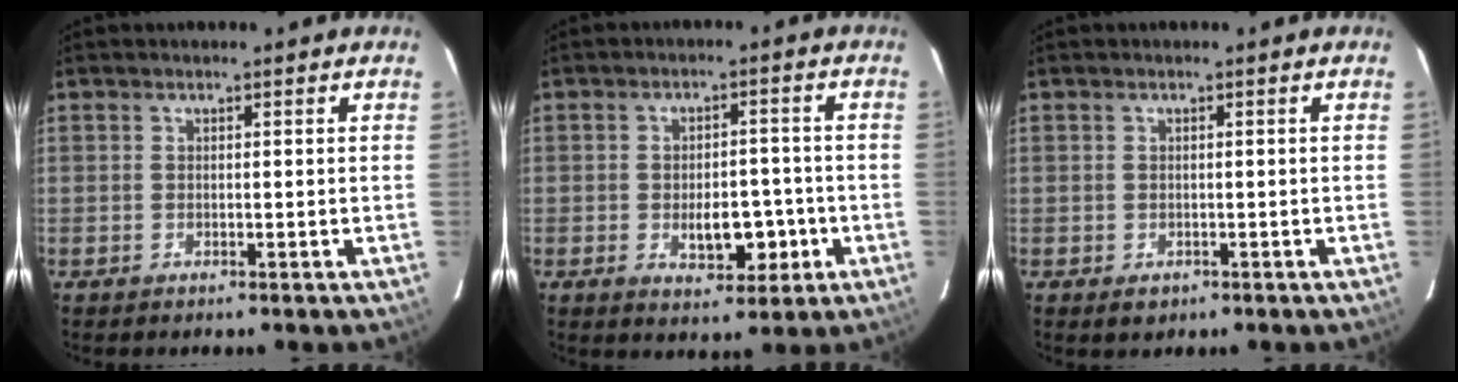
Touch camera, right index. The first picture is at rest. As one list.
[{"total": 6.9, "force": [-1.9, 3.6, 5.6], "torque": [-0.080, 0.007, -0.020]}, {"total": 1.6, "force": [-0.8, 1.3, 0.6], "torque": [-0.007, 0.001, -0.003]}]